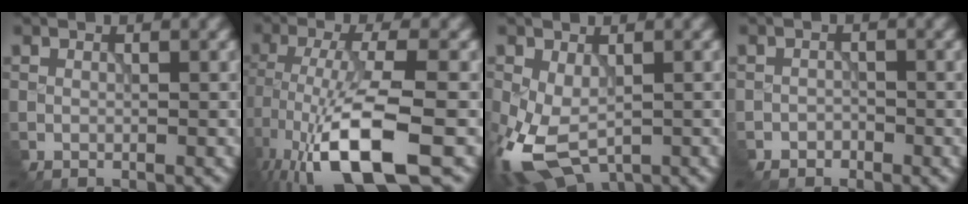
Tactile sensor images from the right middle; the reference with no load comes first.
{"total": 10.4, "force": [-5.6, 2.5, 8.4], "torque": [-0.159, -0.004, -0.099]}
{"total": 7.0, "force": [-2.6, 3.8, 5.3], "torque": [-0.136, -0.014, -0.043]}
{"total": 1.2, "force": [-0.9, 0.7, -0.2], "torque": [0.003, 0.000, -0.016]}